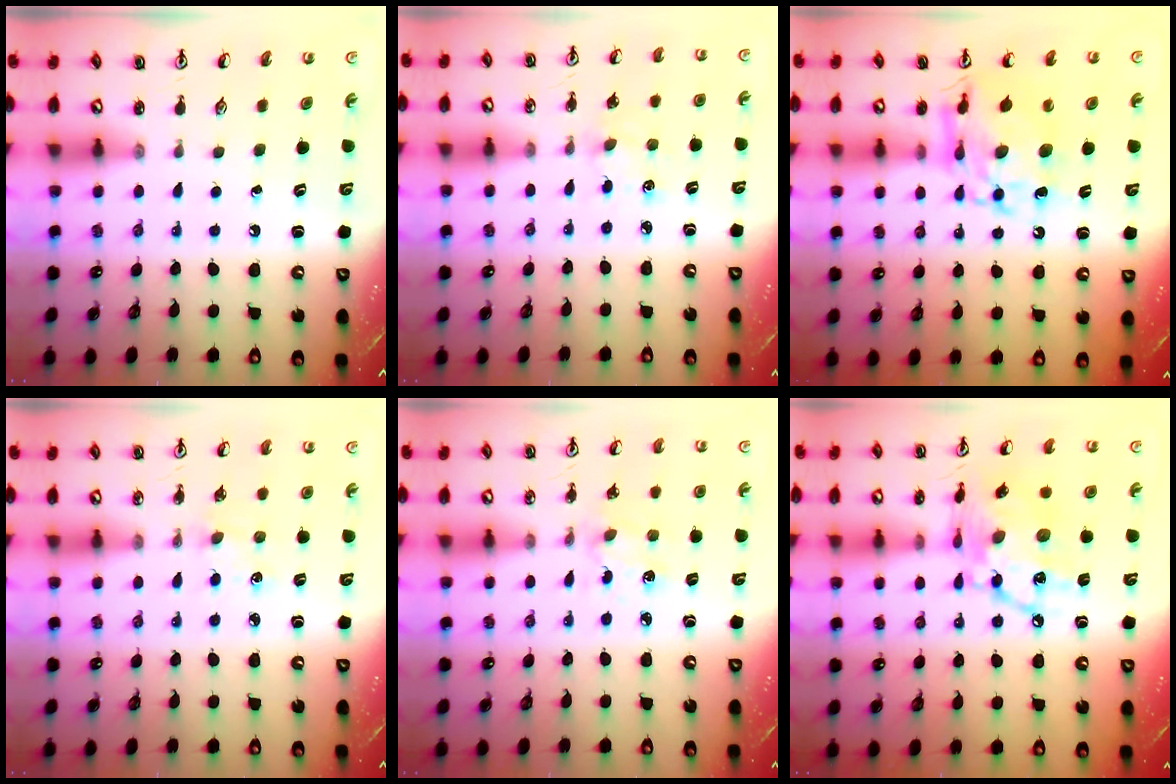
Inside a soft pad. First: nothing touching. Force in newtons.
{"total": 4.7, "press": 4.7, "slide": 0.6}
{"total": 12.8, "press": 12.7, "slide": 1.3}
{"total": 3.1, "press": 3.1, "slide": 0.5}
{"total": 2.0, "press": 2.0, "slide": 0.2}
{"total": 16.5, "press": 16.5, "slide": 1.5}